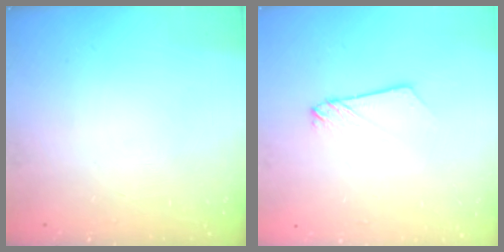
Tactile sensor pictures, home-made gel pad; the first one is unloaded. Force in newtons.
{"total": 2.2, "press": 2.2, "slide": 0.1}